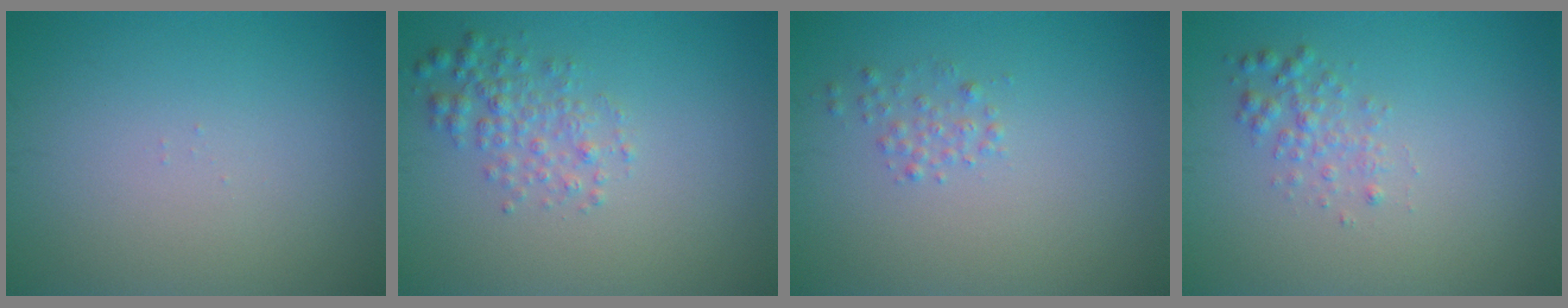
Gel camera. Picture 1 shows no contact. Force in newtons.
{"total": 2.4, "press": 2.4, "slide": 0.1}
{"total": 1.1, "press": 1.1, "slide": 0.0}
{"total": 1.7, "press": 1.7, "slide": 0.0}